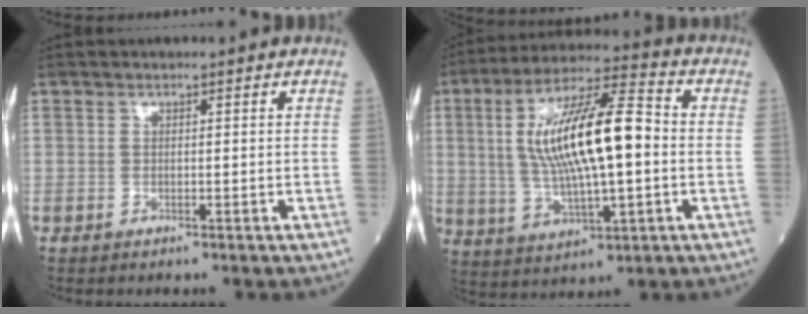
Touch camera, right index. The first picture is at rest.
{"total": 16.8, "force": [0.9, 3.9, 16.4], "torque": [-0.309, 0.021, 0.016]}